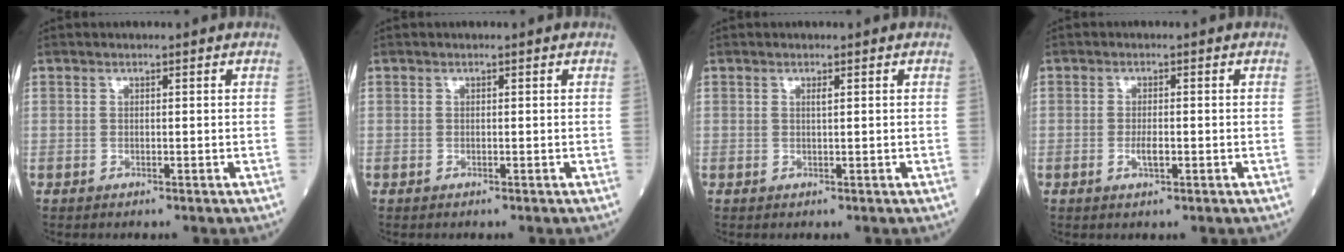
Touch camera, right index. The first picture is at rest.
{"total": 0.0}
{"total": 0.6, "force": [0.2, -0.1, 0.5], "torque": [-0.012, -0.001, 0.004]}
{"total": 2.1, "force": [-0.6, 0.5, 1.9], "torque": [-0.036, 0.000, -0.008]}